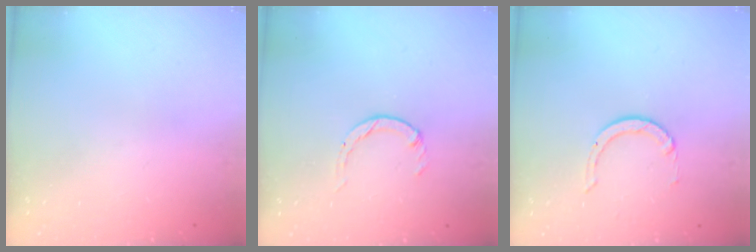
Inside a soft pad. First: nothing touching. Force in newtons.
{"total": 0.0}
{"total": 1.5, "press": 1.5, "slide": 0.2}